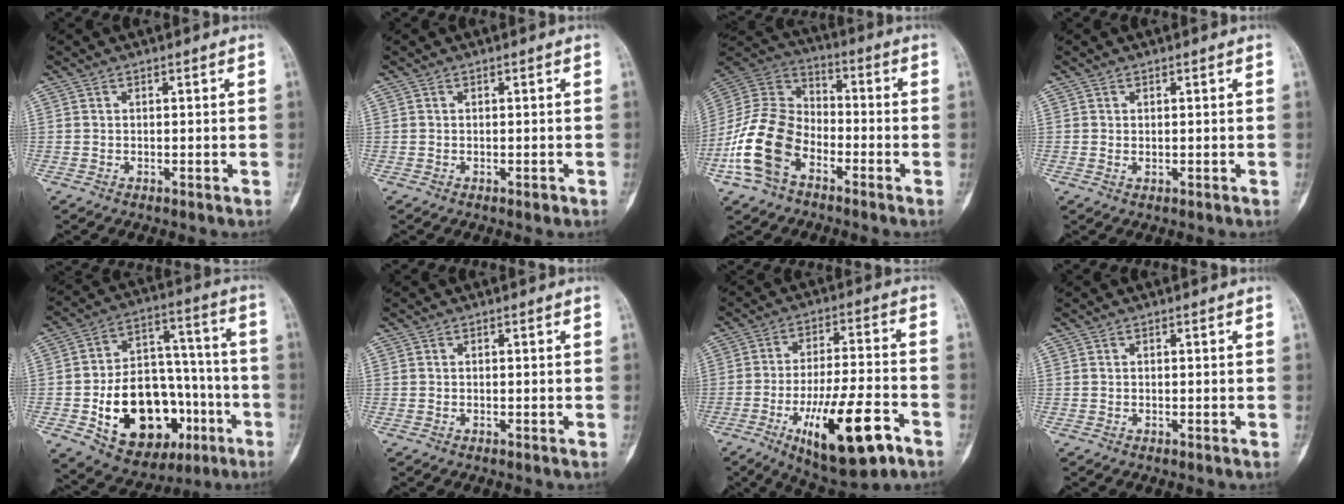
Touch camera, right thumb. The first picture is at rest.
{"total": 0.6, "force": [-0.3, 0.3, 0.4], "torque": [-0.004, 0.000, -0.005]}
{"total": 15.7, "force": [-6.9, 10.2, 9.7], "torque": [-0.192, 0.051, -0.145]}
{"total": 0.6, "force": [0.1, 0.4, 0.5], "torque": [-0.011, 0.002, 0.003]}
{"total": 24.4, "force": [-7.9, 15.8, 16.8], "torque": [-0.231, 0.052, -0.102]}
{"total": 0.0}
{"total": 18.3, "force": [-8.3, 5.8, 15.2], "torque": [-0.252, 0.035, -0.123]}
{"total": 0.0}